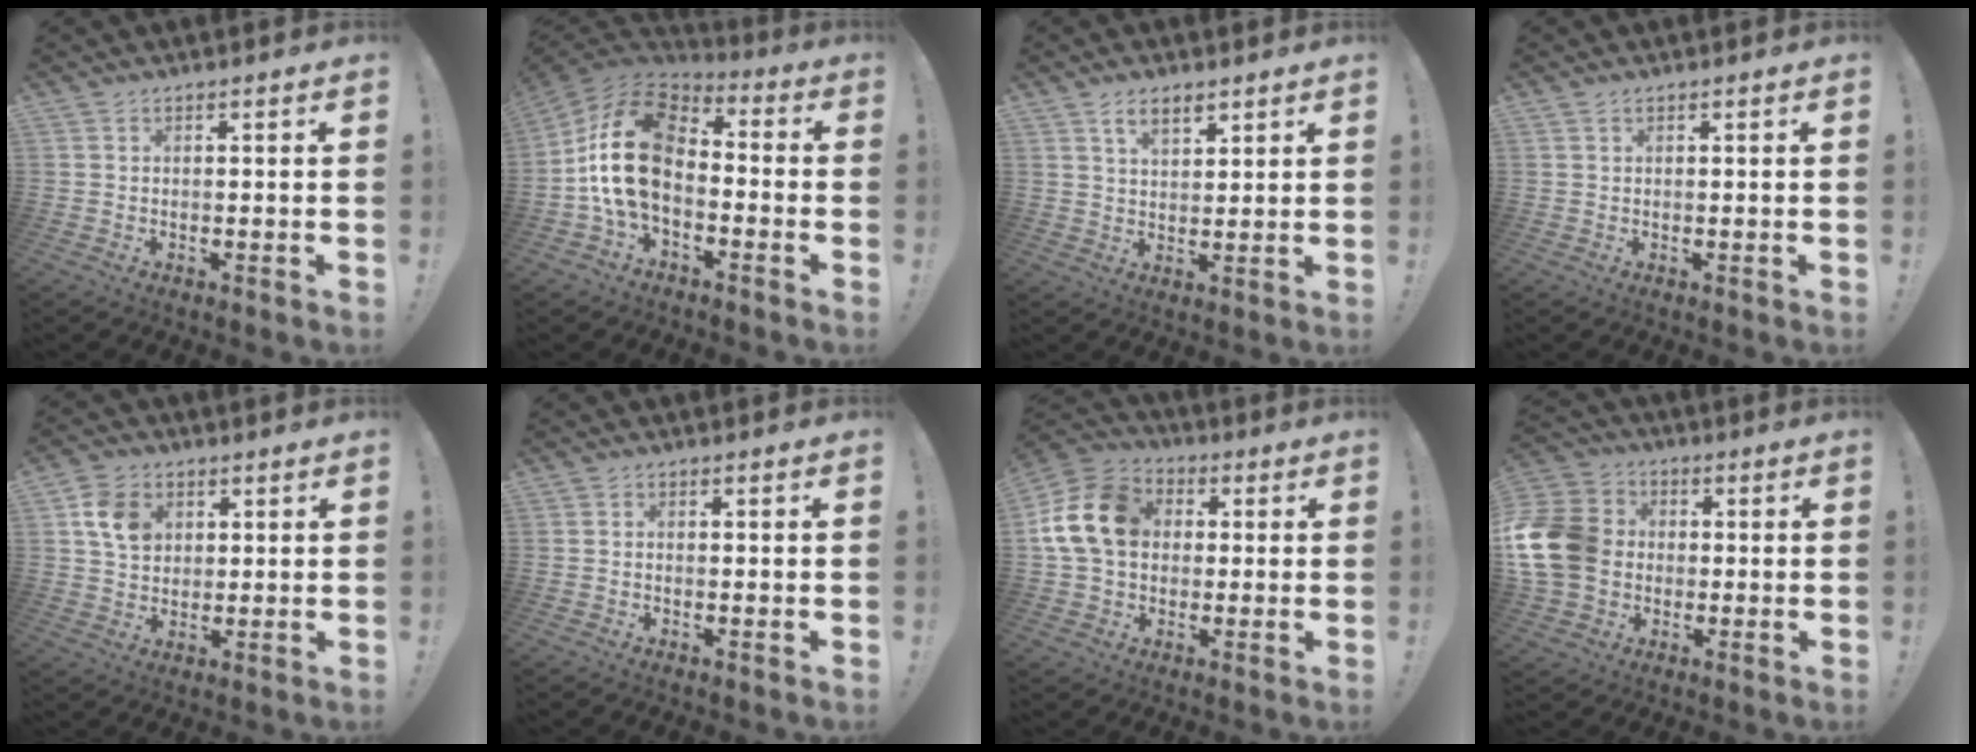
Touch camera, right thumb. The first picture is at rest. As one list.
[{"total": 18.6, "force": [-1.1, 11.5, 14.6], "torque": [-0.280, 0.020, -0.013]}, {"total": 5.9, "force": [3.8, 2.9, 3.6], "torque": [-0.056, -0.014, 0.067]}, {"total": 0.8, "force": [0.5, 0.4, 0.5], "torque": [-0.016, 0.005, 0.011]}, {"total": 8.9, "force": [3.0, 6.9, 4.6], "torque": [-0.064, 0.002, 0.060]}, {"total": 0.5, "force": [-0.4, 0.2, 0.3], "torque": [-0.010, 0.002, -0.006]}, {"total": 16.6, "force": [2.5, 12.9, 10.1], "torque": [-0.179, 0.016, 0.054]}, {"total": 17.1, "force": [-0.4, 14.0, 9.8], "torque": [-0.178, 0.019, 0.000]}]